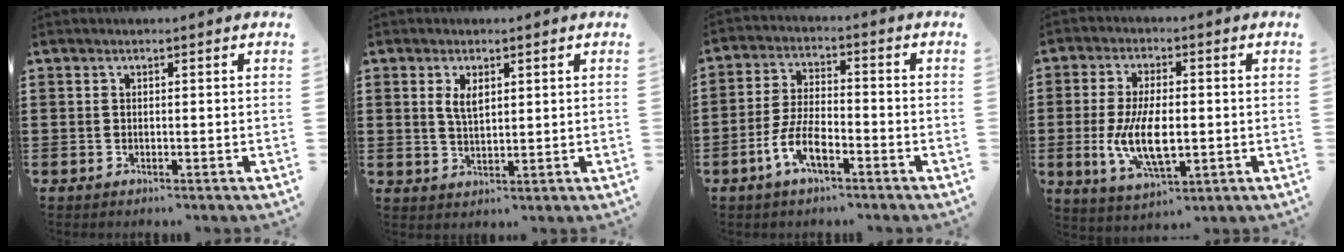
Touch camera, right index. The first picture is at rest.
{"total": 3.0, "force": [1.3, 1.3, 2.4], "torque": [-0.052, 0.004, 0.022]}
{"total": 6.6, "force": [-3.5, 2.4, 5.1], "torque": [-0.123, -0.005, -0.072]}
{"total": 9.4, "force": [-1.1, 4.1, 8.3], "torque": [-0.183, -0.011, -0.023]}